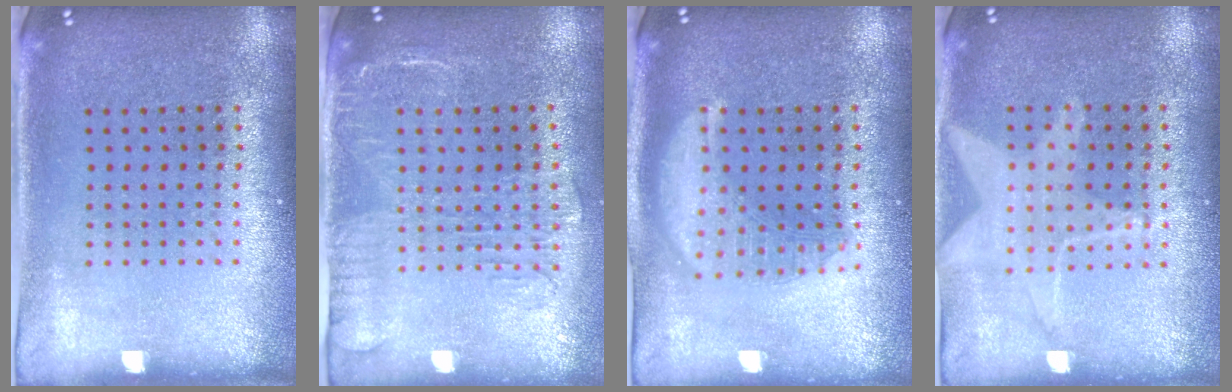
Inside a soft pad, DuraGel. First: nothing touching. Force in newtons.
{"total": 2.0, "press": 1.6, "slide": 1.1}
{"total": 2.8, "press": 2.8, "slide": 0.3}
{"total": 1.5, "press": 1.4, "slide": 0.5}